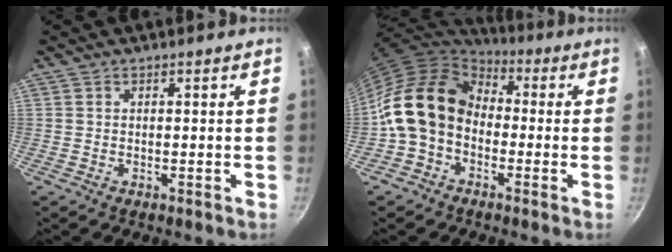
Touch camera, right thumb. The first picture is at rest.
{"total": 15.0, "force": [-1.5, 11.6, 9.4], "torque": [-0.145, 0.044, -0.046]}